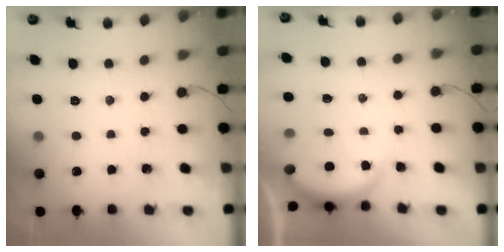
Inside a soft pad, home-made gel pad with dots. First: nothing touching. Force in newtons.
{"total": 2.5, "press": 2.4, "slide": 0.6}